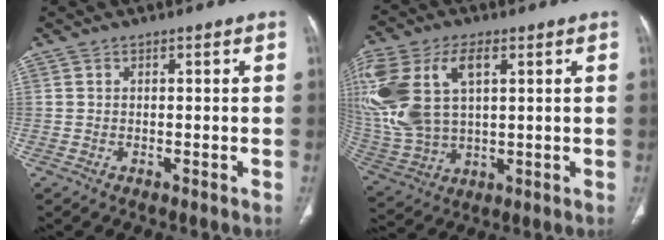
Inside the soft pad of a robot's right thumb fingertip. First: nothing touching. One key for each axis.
{"total": 22.5, "fx": 6.4, "fy": 13.1, "fz": 17.0, "tx": -0.417, "ty": 0.007, "tz": 0.130}